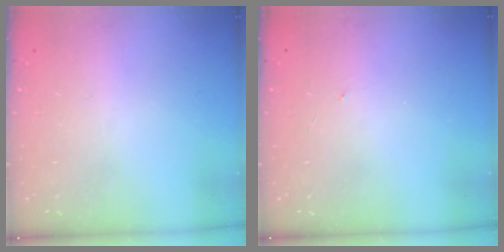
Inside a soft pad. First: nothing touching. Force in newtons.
{"total": 0.6, "press": 0.6, "slide": 0.1}